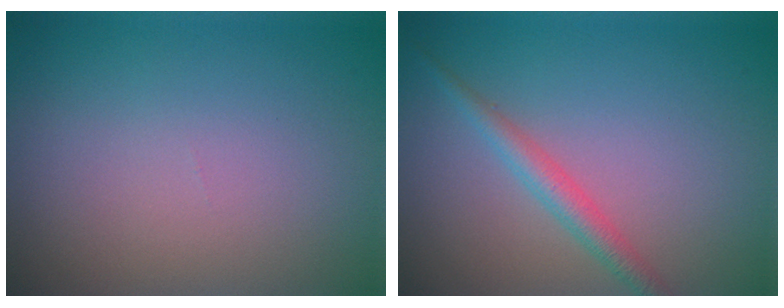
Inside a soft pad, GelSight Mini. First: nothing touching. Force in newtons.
{"total": 2.4, "press": 2.4, "slide": 0.1}